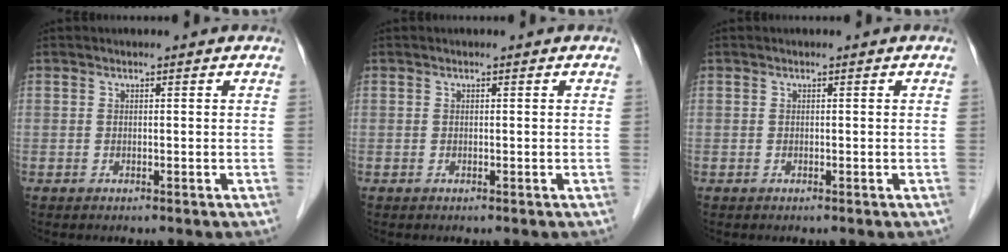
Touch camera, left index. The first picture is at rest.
{"total": 0.0}
{"total": 0.0}